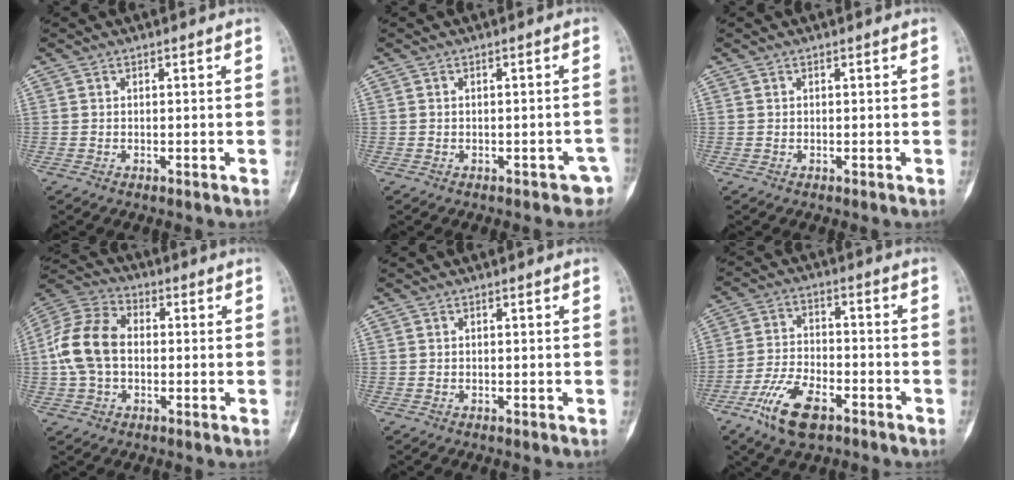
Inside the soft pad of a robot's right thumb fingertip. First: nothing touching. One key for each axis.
{"total": 3.2, "fx": -1.9, "fy": 2.1, "fz": 1.6, "tx": -0.003, "ty": 0.025, "tz": -0.020}
{"total": 0.0}
{"total": 13.1, "fx": -0.3, "fy": 9.4, "fz": 9.2, "tx": -0.175, "ty": 0.033, "tz": -0.015}
{"total": 0.0}
{"total": 11.4, "fx": -6.6, "fy": 5.4, "fz": 7.6, "tx": -0.140, "ty": 0.024, "tz": -0.125}